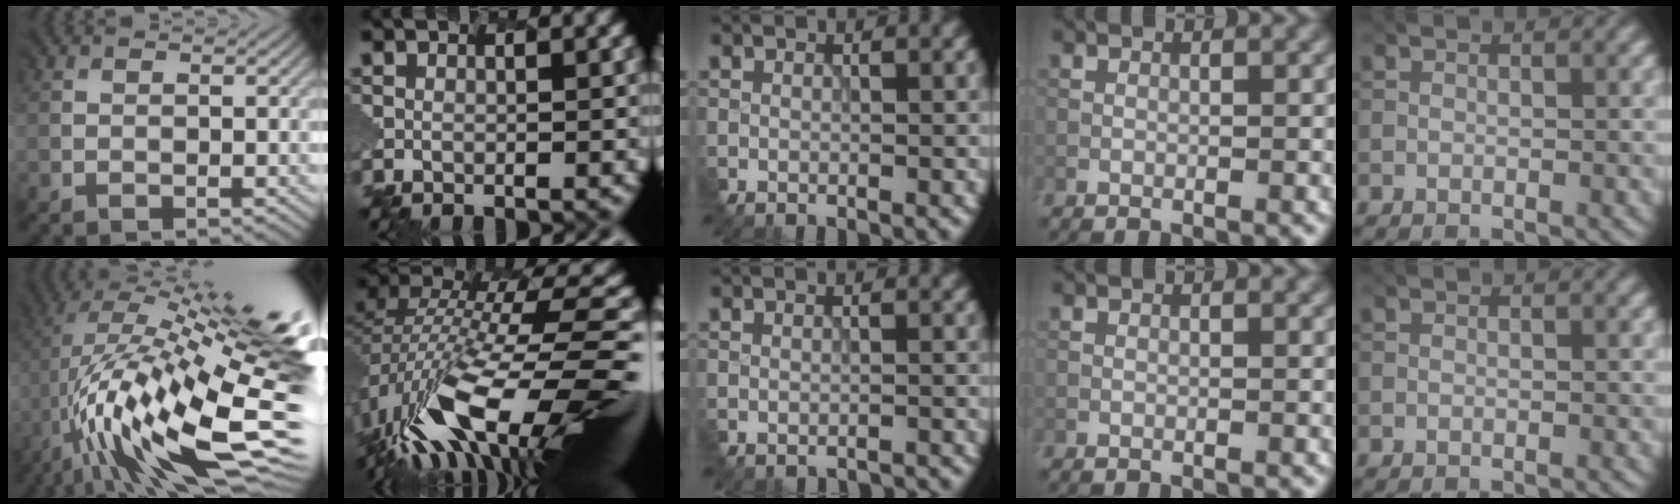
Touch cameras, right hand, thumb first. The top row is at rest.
{"thumb": {"total": 18.3, "force": [-1.3, 6.3, 17.1], "torque": [-0.285, 0.001, -0.012]}, "index": {"total": 13.3, "force": [-6.1, 4.2, 11.0], "torque": [-0.221, 0.022, -0.113]}, "middle": {"total": 2.0, "force": [-1.9, 0.2, 0.5], "torque": [-0.002, -0.002, -0.028]}}